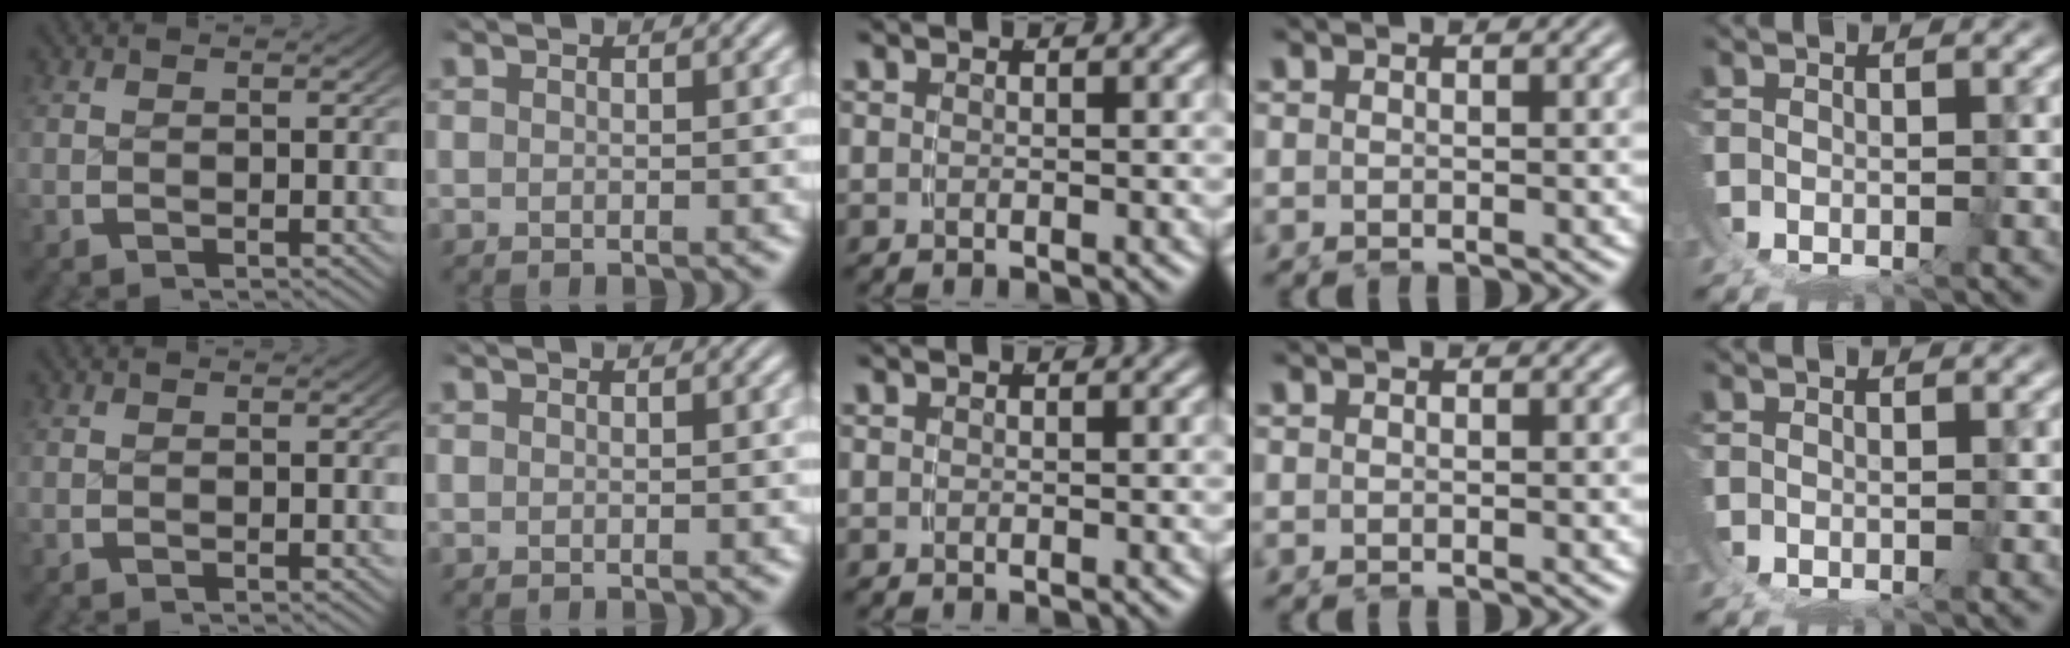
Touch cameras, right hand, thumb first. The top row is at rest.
{}